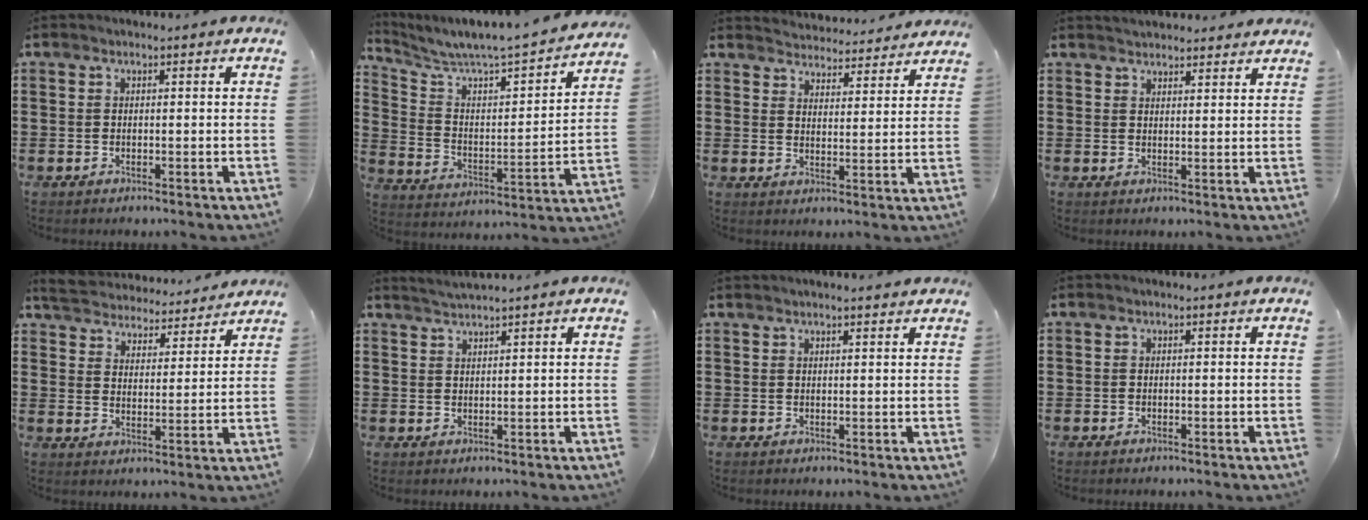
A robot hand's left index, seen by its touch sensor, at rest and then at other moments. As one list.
[{"total": 4.7, "force": [4.3, 0.5, 1.7], "torque": [-0.060, -0.047, 0.064]}, {"total": 4.2, "force": [4.1, 0.0, -0.3], "torque": [-0.005, -0.031, 0.071]}, {"total": 2.4, "force": [2.4, 0.2, -0.1], "torque": [-0.004, -0.001, 0.047]}, {"total": 5.0, "force": [4.9, -0.1, -0.4], "torque": [-0.021, -0.037, 0.084]}, {"total": 1.8, "force": [1.7, -0.5, 0.2], "torque": [-0.006, 0.001, 0.033]}, {"total": 1.4, "force": [1.3, -0.1, 0.6], "torque": [-0.012, 0.000, 0.025]}, {"total": 0.0}]